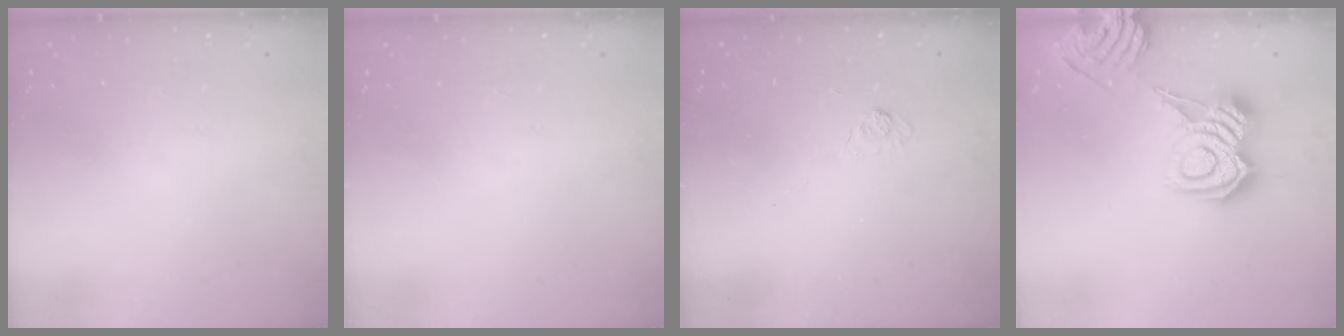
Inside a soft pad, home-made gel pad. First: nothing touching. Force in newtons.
{"total": 0.0}
{"total": 3.3, "press": 3.0, "slide": 1.4}
{"total": 9.6, "press": 9.5, "slide": 1.1}